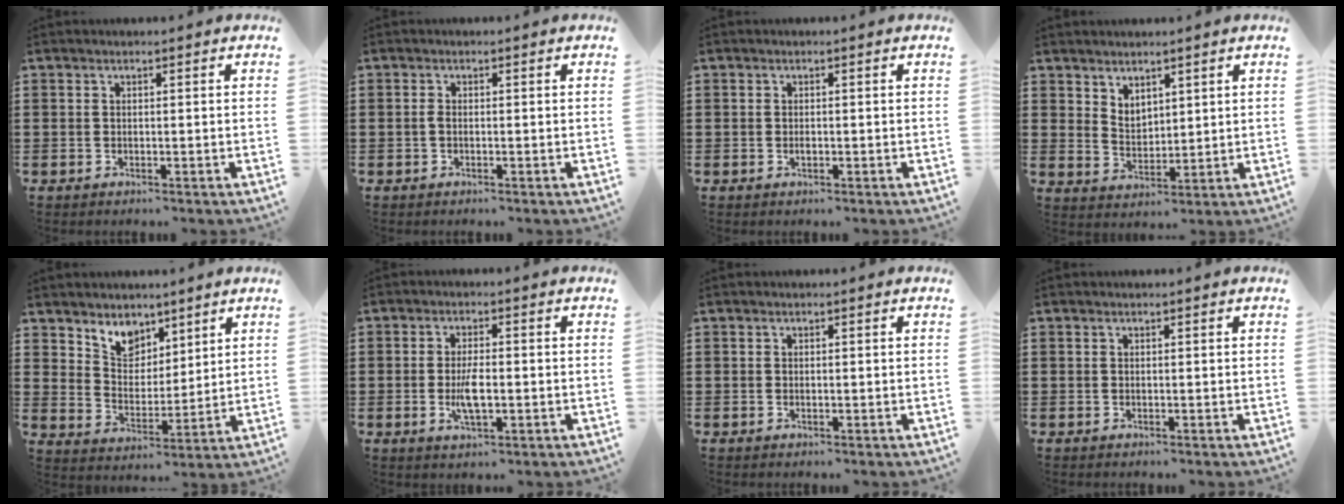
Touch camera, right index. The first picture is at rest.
{"total": 0.9, "force": [-0.3, 0.4, 0.8], "torque": [-0.024, -0.005, -0.007]}
{"total": 0.8, "force": [-0.2, 0.4, 0.6], "torque": [-0.013, -0.002, -0.003]}
{"total": 3.5, "force": [3.0, 1.9, 0.3], "torque": [-0.016, 0.001, 0.057]}
{"total": 6.0, "force": [4.7, 3.6, 0.9], "torque": [-0.040, -0.010, 0.087]}
{"total": 4.8, "force": [-0.9, 1.7, 4.4], "torque": [-0.092, -0.004, -0.018]}
{"total": 0.0}
{"total": 0.0}